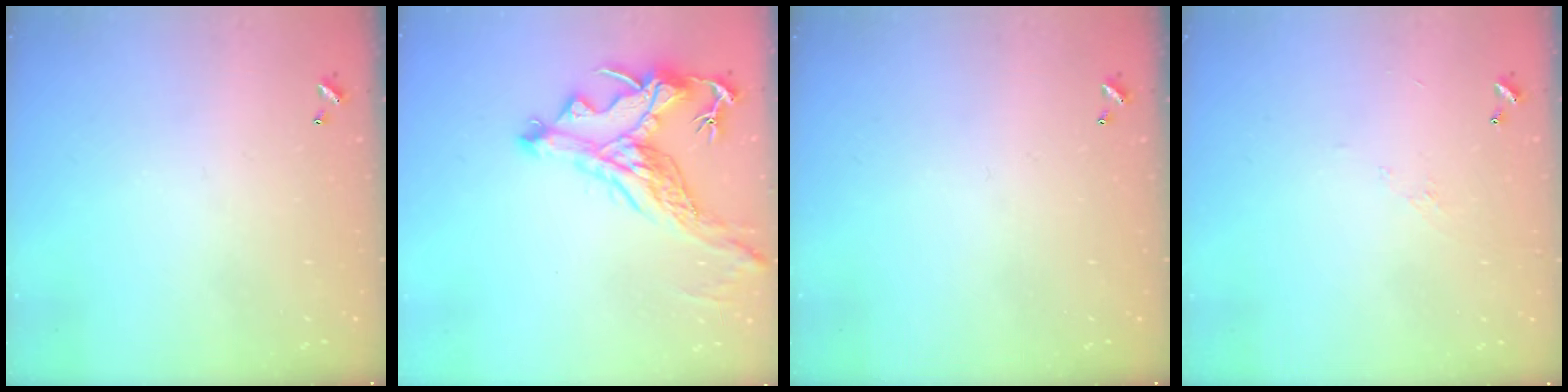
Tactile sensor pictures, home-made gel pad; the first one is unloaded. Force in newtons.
{"total": 6.1, "press": 5.8, "slide": 1.8}
{"total": 0.0}
{"total": 5.0, "press": 4.9, "slide": 0.5}